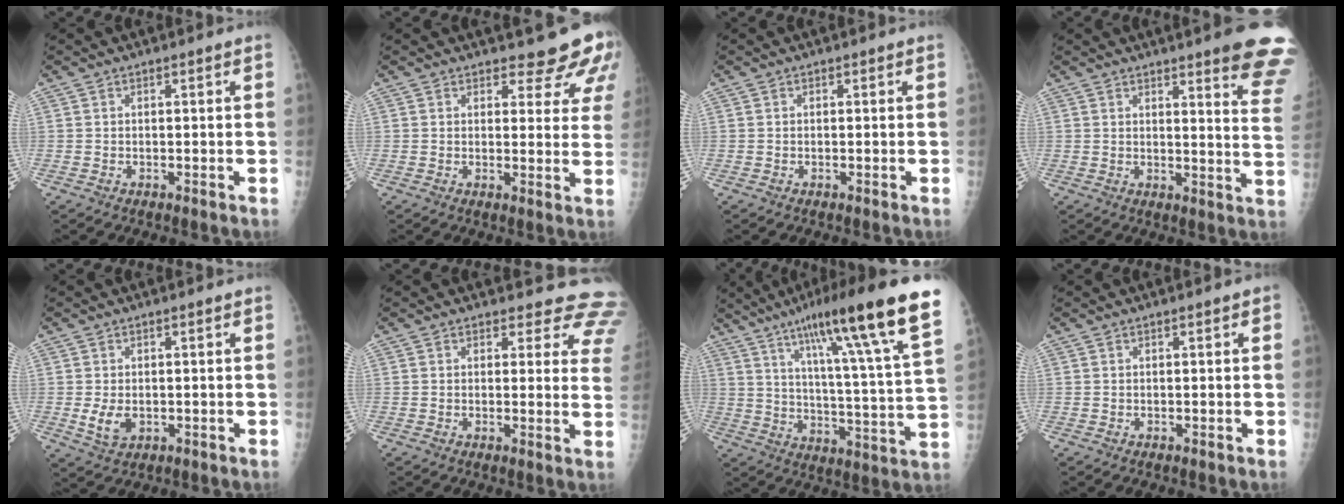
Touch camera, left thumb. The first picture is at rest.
{"total": 8.6, "force": [7.4, 2.9, 3.4], "torque": [-0.007, -0.044, 0.072]}
{"total": 0.0}
{"total": 14.2, "force": [10.2, 1.6, 9.7], "torque": [-0.089, -0.064, 0.107]}
{"total": 3.6, "force": [-0.5, 2.4, 2.6], "torque": [-0.039, -0.005, -0.003]}
{"total": 11.4, "force": [10.4, 4.3, 1.9], "torque": [0.037, -0.065, 0.080]}
{"total": 24.4, "force": [15.1, 2.3, 19.0], "torque": [-0.278, -0.039, 0.226]}
{"total": 0.8, "force": [0.3, 0.1, 0.7], "torque": [-0.013, 0.002, 0.003]}